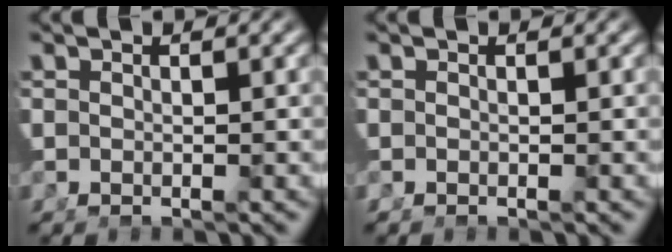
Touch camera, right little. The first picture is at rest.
{"total": 0.5, "force": [-0.2, 0.4, 0.3], "torque": [-0.009, 0.001, -0.004]}